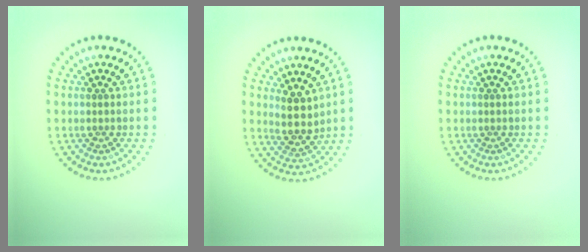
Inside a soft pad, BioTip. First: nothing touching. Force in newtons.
{"total": 2.8, "press": 2.4, "slide": 1.5}
{"total": 0.0}